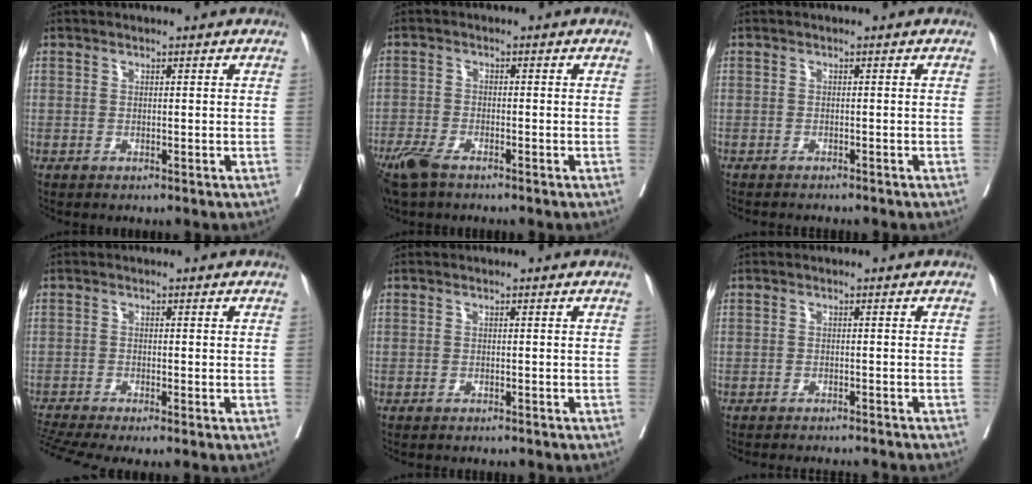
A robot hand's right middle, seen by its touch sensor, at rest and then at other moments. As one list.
[{"total": 5.4, "force": [-4.1, 1.7, 3.2], "torque": [-0.065, -0.011, -0.077]}, {"total": 4.3, "force": [-4.0, 0.7, 1.5], "torque": [-0.015, -0.004, -0.050]}, {"total": 5.2, "force": [-4.5, -1.0, 2.4], "torque": [-0.051, -0.009, -0.083]}, {"total": 4.1, "force": [-3.8, 0.9, 1.5], "torque": [-0.016, -0.003, -0.046]}, {"total": 9.0, "force": [-8.6, 0.6, 2.7], "torque": [-0.023, -0.008, -0.103]}]